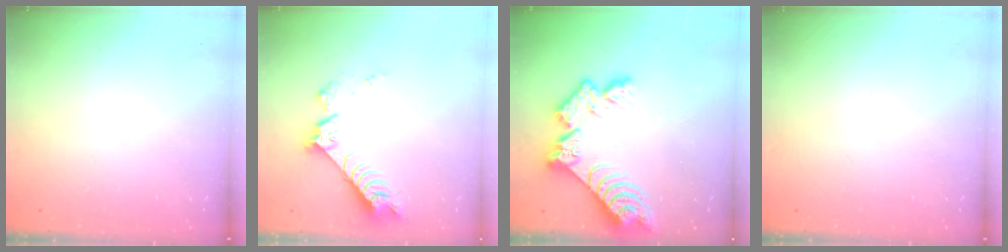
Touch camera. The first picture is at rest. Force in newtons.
{"total": 7.4, "press": 7.3, "slide": 1.1}
{"total": 11.8, "press": 11.8, "slide": 1.1}
{"total": 0.0}